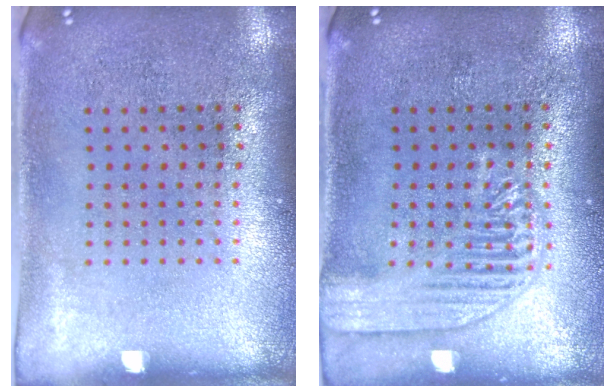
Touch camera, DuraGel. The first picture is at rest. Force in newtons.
{"total": 3.0, "press": 3.0, "slide": 0.3}